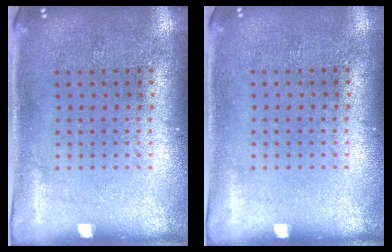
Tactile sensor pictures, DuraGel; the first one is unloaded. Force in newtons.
{"total": 0.0}